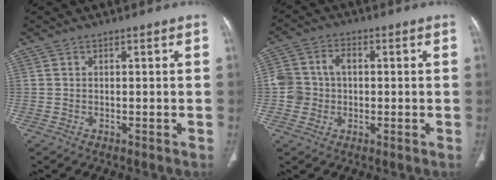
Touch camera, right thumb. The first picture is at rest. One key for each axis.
{"total": 7.1, "fx": -0.2, "fy": 6.3, "fz": 3.3, "tx": -0.051, "ty": 0.025, "tz": -0.009}